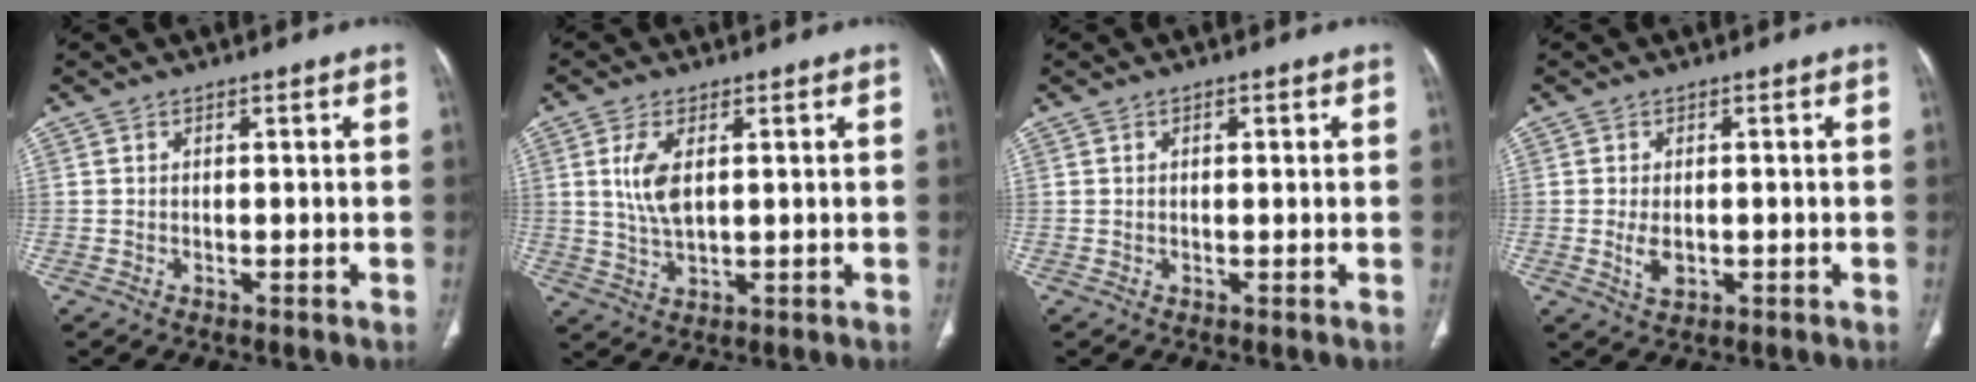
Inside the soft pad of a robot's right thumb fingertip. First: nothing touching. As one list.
[{"total": 6.4, "force": [1.7, 3.0, 5.4], "torque": [-0.117, -0.008, 0.040]}, {"total": 1.1, "force": [0.4, 0.6, 0.9], "torque": [-0.016, 0.002, 0.007]}, {"total": 3.5, "force": [-0.5, 2.1, 2.8], "torque": [-0.048, -0.005, -0.002]}]